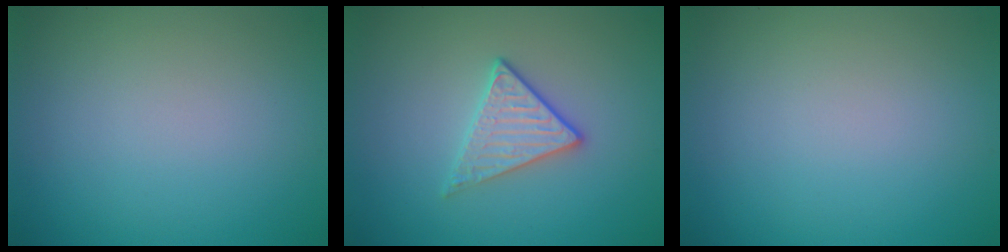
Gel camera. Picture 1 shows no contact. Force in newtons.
{"total": 2.3, "press": 2.0, "slide": 1.0}
{"total": 0.0}